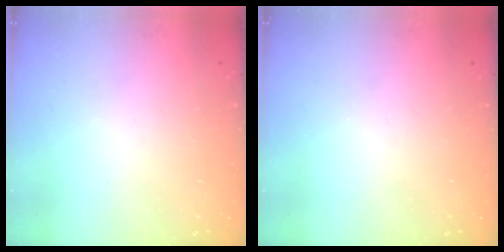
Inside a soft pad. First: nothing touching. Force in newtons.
{"total": 0.0}